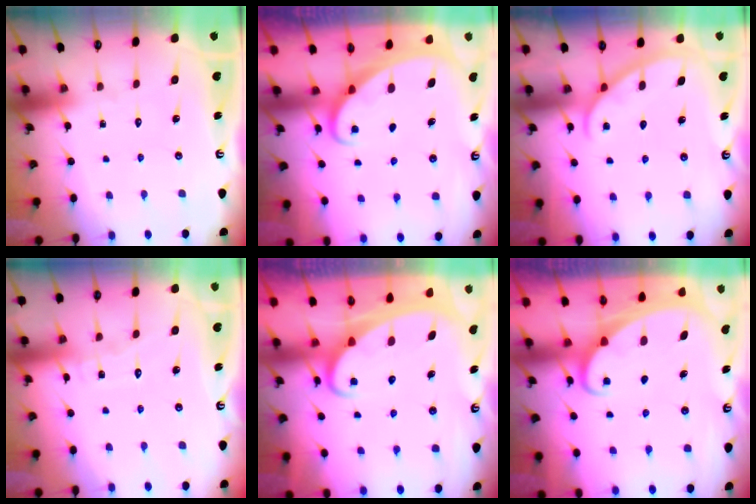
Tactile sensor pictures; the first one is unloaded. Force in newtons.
{"total": 1.7, "press": 1.7, "slide": 0.2}
{"total": 2.1, "press": 2.1, "slide": 0.3}
{"total": 5.4, "press": 5.4, "slide": 0.6}
{"total": 4.2, "press": 4.2, "slide": 0.5}
{"total": 2.0, "press": 2.0, "slide": 0.2}